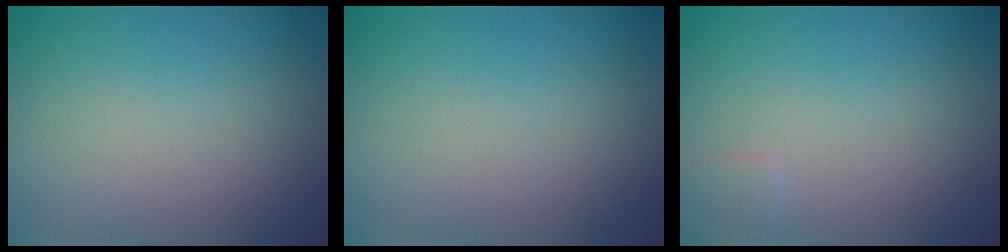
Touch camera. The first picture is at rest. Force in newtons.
{"total": 0.0}
{"total": 0.9, "press": 0.9, "slide": 0.1}